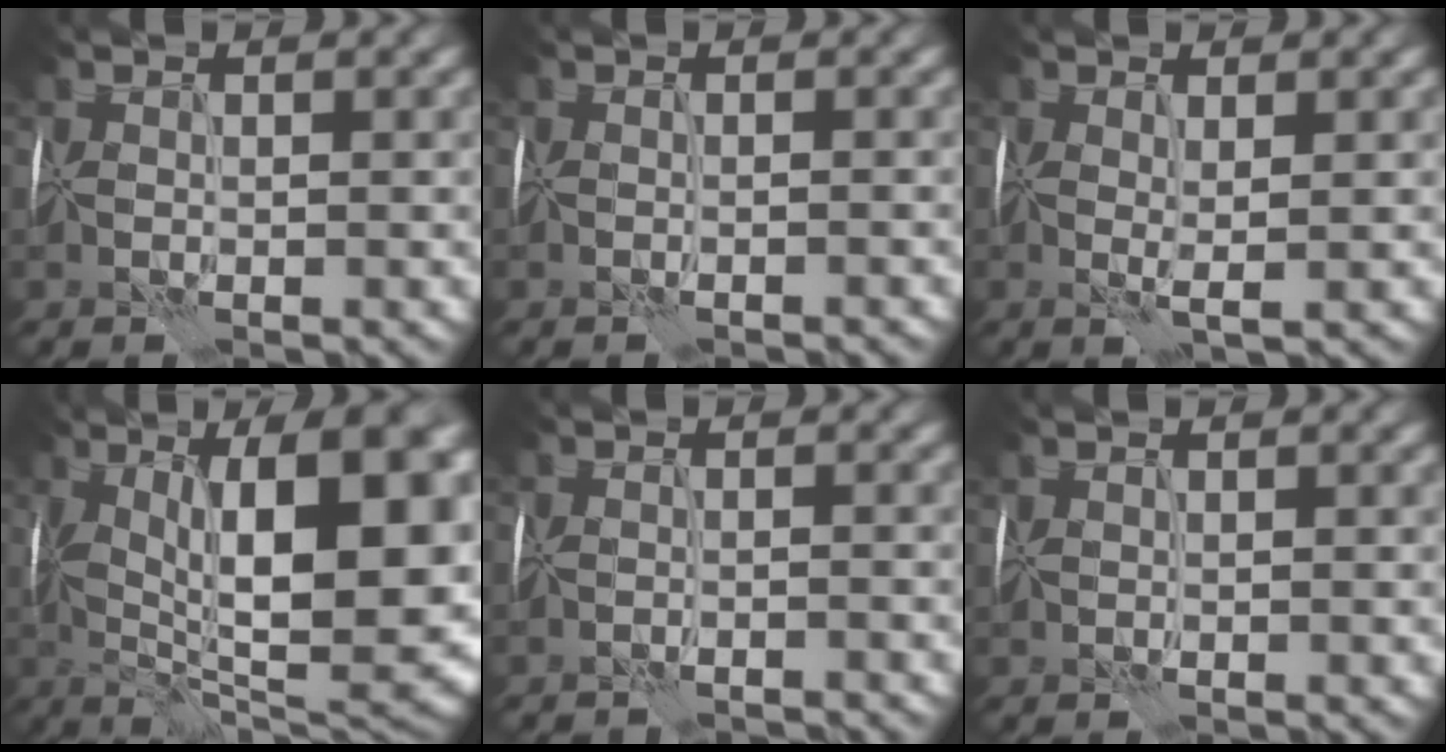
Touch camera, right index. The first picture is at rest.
{"total": 0.7, "force": [-0.6, -0.4, -0.1], "torque": [0.002, 0.000, -0.014]}
{"total": 1.3, "force": [0.0, -0.1, 1.3], "torque": [-0.026, -0.006, -0.002]}
{"total": 17.7, "force": [1.7, 7.1, 16.2], "torque": [-0.201, 0.021, 0.029]}
{"total": 2.3, "force": [-2.3, -0.2, -0.3], "torque": [0.008, -0.009, -0.040]}
{"total": 0.6, "force": [0.4, 0.0, 0.5], "torque": [-0.010, 0.002, 0.004]}